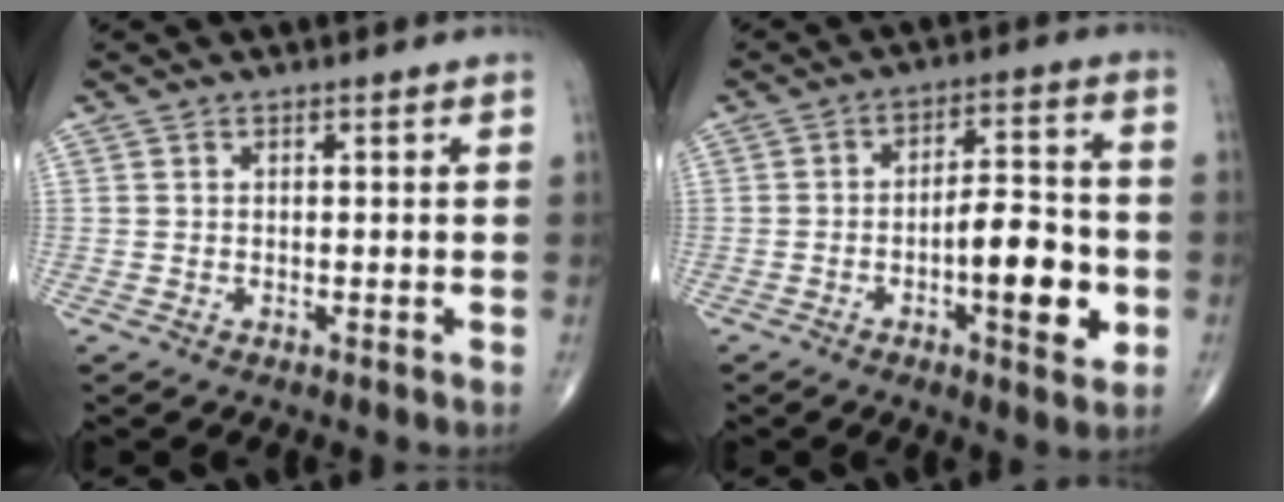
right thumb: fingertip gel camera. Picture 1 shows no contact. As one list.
[{"total": 11.9, "force": [-3.1, 4.1, 10.8], "torque": [-0.138, 0.022, -0.047]}]